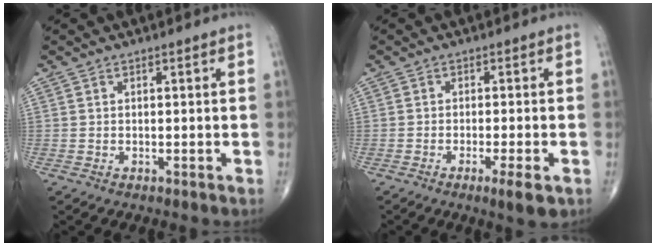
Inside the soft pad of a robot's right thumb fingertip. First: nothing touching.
{"total": 4.4, "force": [-2.1, 0.6, 3.8], "torque": [-0.062, -0.007, -0.035]}